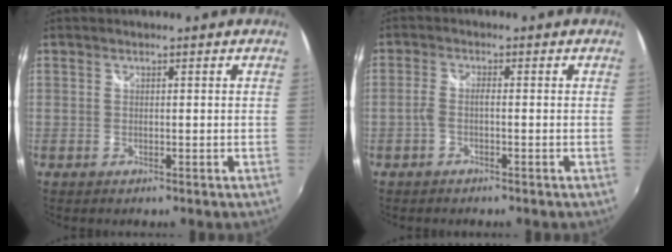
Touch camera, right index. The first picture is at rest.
{"total": 2.0, "force": [-1.0, 0.4, 1.7], "torque": [-0.040, 0.003, -0.023]}